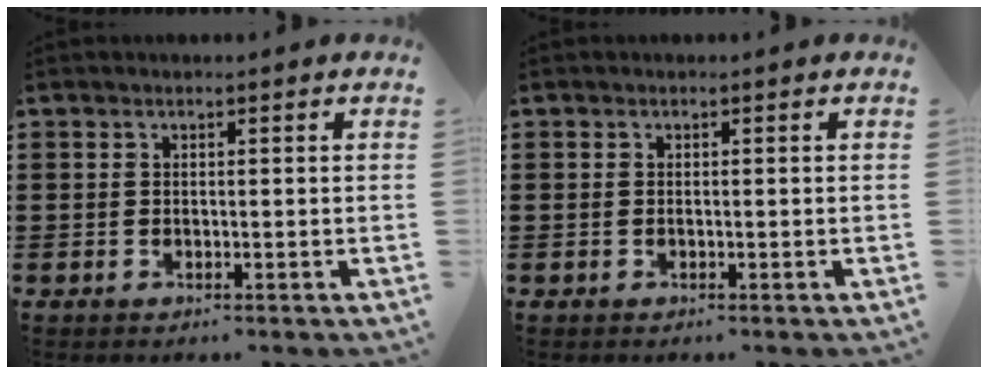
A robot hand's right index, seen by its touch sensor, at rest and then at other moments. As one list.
[{"total": 0.0}]